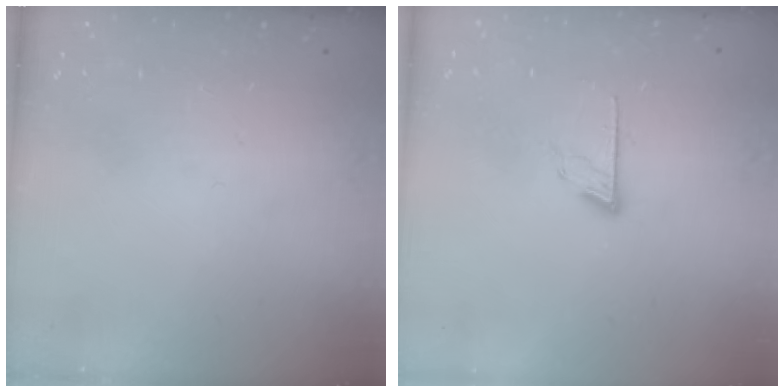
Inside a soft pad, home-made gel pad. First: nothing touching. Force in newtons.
{"total": 7.4, "press": 7.4, "slide": 0.6}